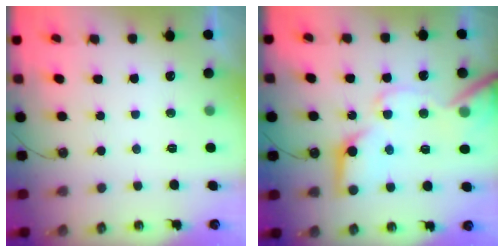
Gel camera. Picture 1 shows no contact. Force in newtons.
{"total": 19.7, "press": 19.5, "slide": 2.7}